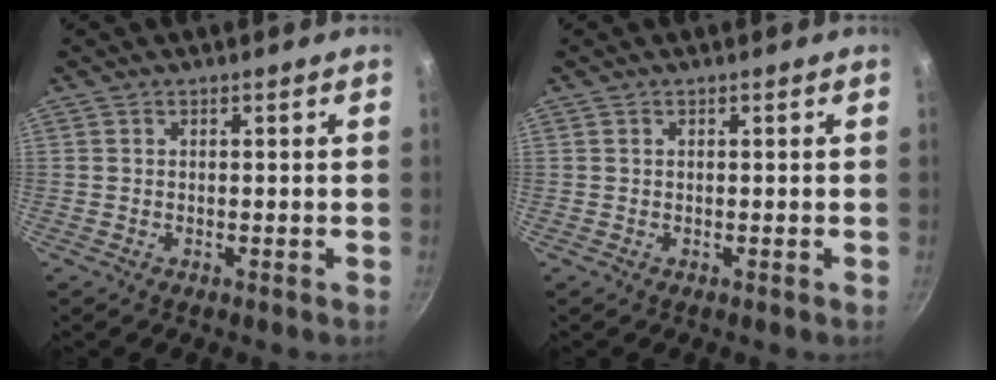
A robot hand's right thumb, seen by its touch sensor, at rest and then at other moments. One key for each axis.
{"total": 0.0}